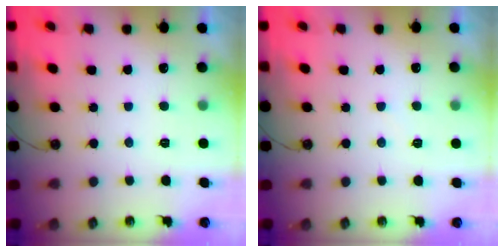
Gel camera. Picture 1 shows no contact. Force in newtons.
{"total": 3.2, "press": 3.2, "slide": 0.5}